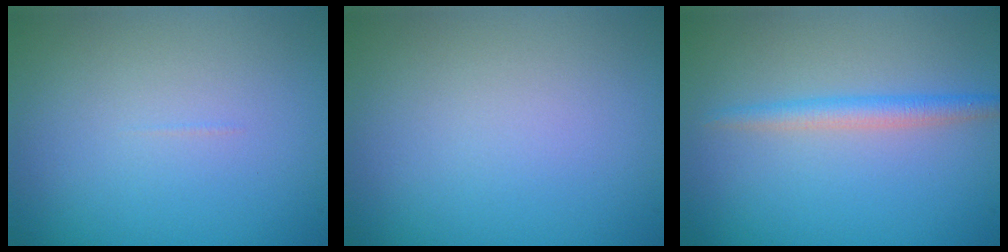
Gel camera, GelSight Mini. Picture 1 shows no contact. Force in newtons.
{"total": 0.0}
{"total": 2.2, "press": 2.2, "slide": 0.0}